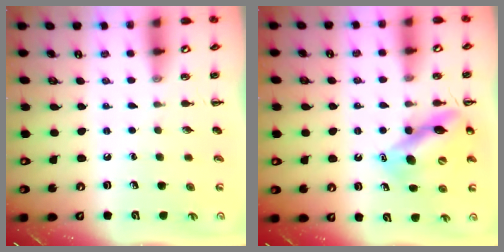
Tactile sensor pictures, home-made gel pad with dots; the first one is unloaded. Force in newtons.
{"total": 12.2, "press": 11.9, "slide": 2.8}